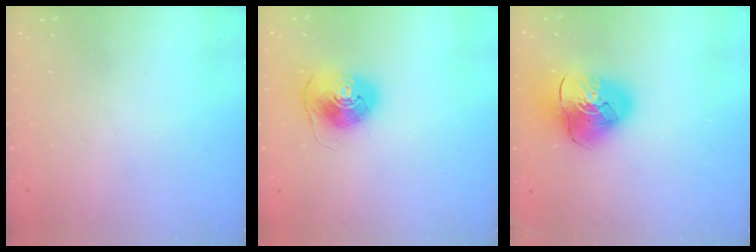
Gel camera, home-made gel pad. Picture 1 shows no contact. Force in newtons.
{"total": 8.3, "press": 8.3, "slide": 0.5}
{"total": 12.9, "press": 12.8, "slide": 1.8}